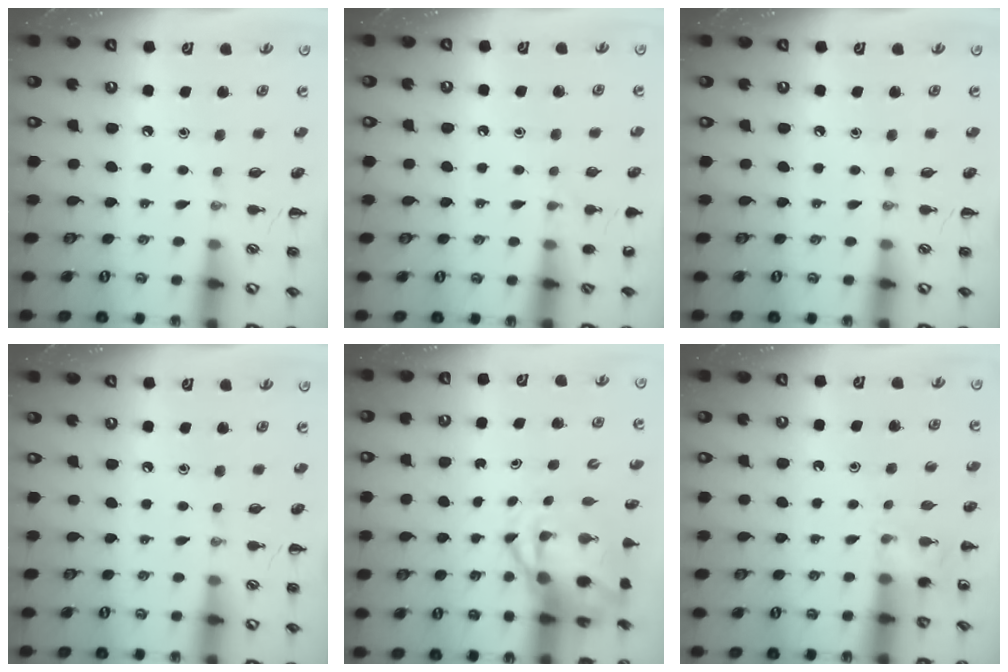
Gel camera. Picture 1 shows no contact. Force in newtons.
{"total": 5.6, "press": 5.2, "slide": 1.9}
{"total": 0.0}
{"total": 0.0}
{"total": 7.2, "press": 6.9, "slide": 2.1}
{"total": 4.7, "press": 4.5, "slide": 1.4}